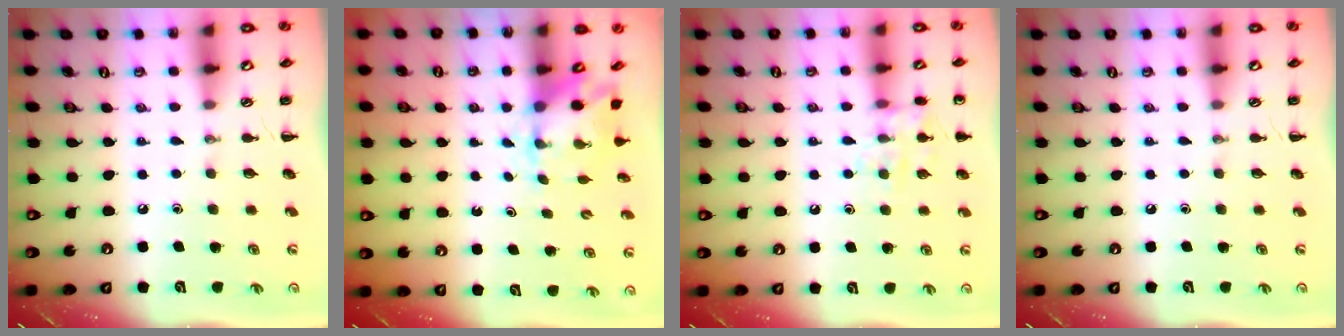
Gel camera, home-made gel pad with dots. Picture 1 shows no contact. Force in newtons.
{"total": 2.5, "press": 2.3, "slide": 1.0}
{"total": 9.0, "press": 9.0, "slide": 0.8}
{"total": 0.0}